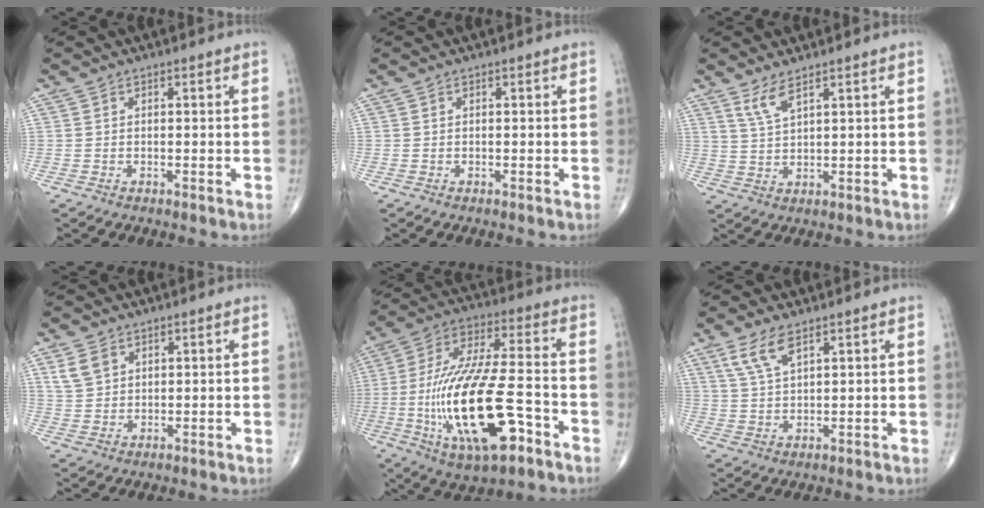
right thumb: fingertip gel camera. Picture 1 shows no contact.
{"total": 0.0}
{"total": 3.8, "force": [2.6, 0.4, 2.7], "torque": [-0.063, -0.021, 0.060]}
{"total": 4.5, "force": [2.3, 3.2, 2.2], "torque": [-0.036, -0.007, 0.051]}
{"total": 23.2, "force": [-7.0, 8.3, 20.5], "torque": [-0.426, 0.022, -0.109]}
{"total": 5.8, "force": [3.5, 2.0, 4.2], "torque": [-0.089, -0.009, 0.077]}